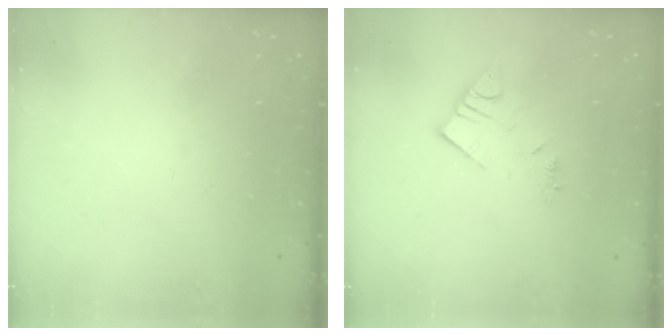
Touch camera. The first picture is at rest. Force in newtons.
{"total": 7.5, "press": 7.5, "slide": 0.6}